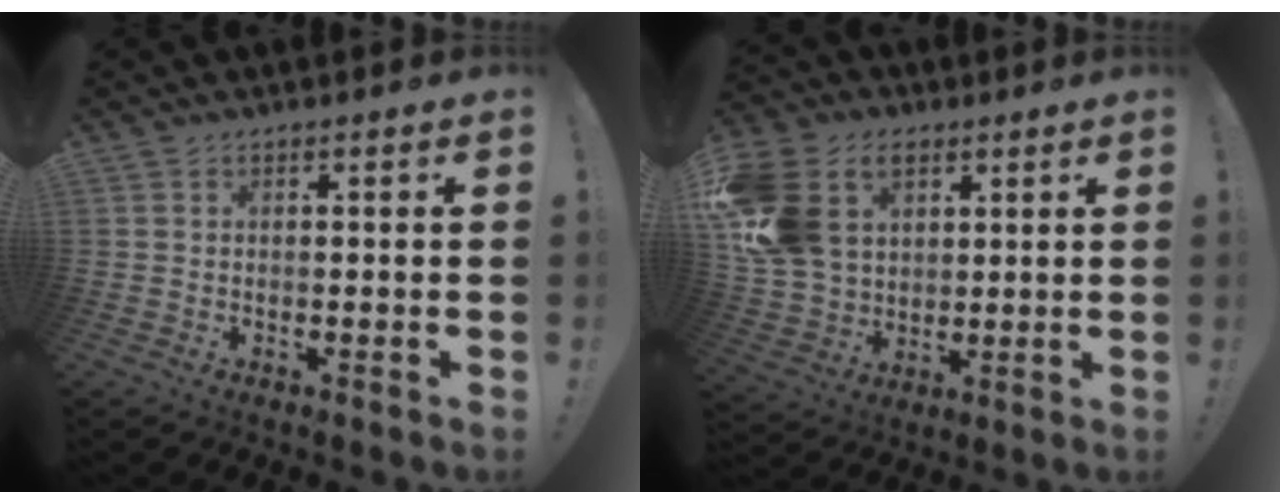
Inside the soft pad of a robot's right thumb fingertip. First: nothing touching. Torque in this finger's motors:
{"motor_torque": [2.33, 2.40, 1.03, 0.51, 0.31]}